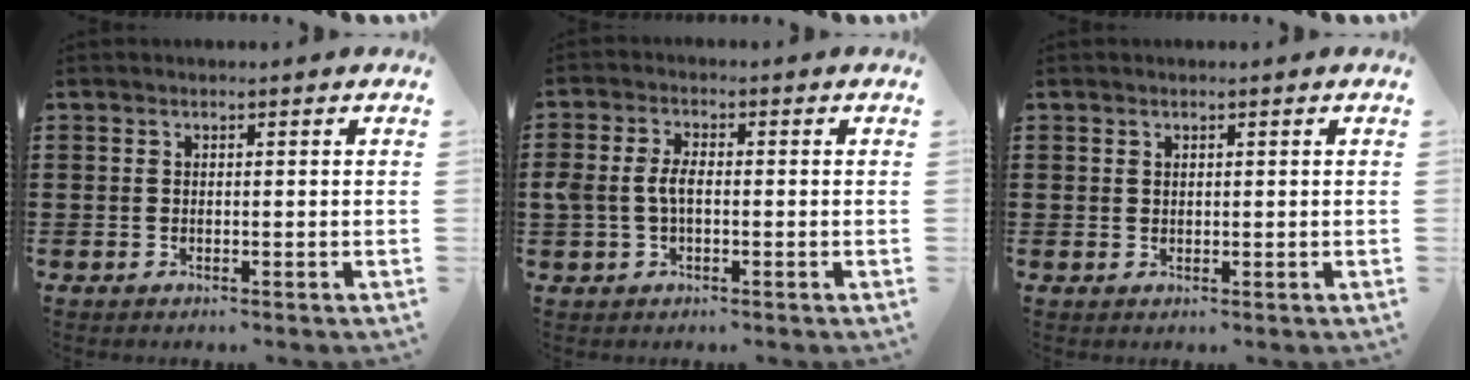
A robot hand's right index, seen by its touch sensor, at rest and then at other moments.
{"total": 3.9, "force": [-0.3, 2.1, 3.2], "torque": [-0.091, -0.006, -0.014]}
{"total": 0.8, "force": [0.5, 0.5, 0.2], "torque": [-0.006, 0.003, 0.009]}